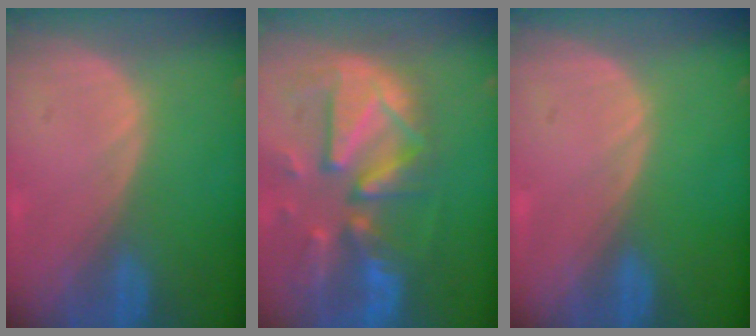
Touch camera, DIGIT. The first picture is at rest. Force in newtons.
{"total": 12.7, "press": 11.1, "slide": 6.2}
{"total": 0.0}